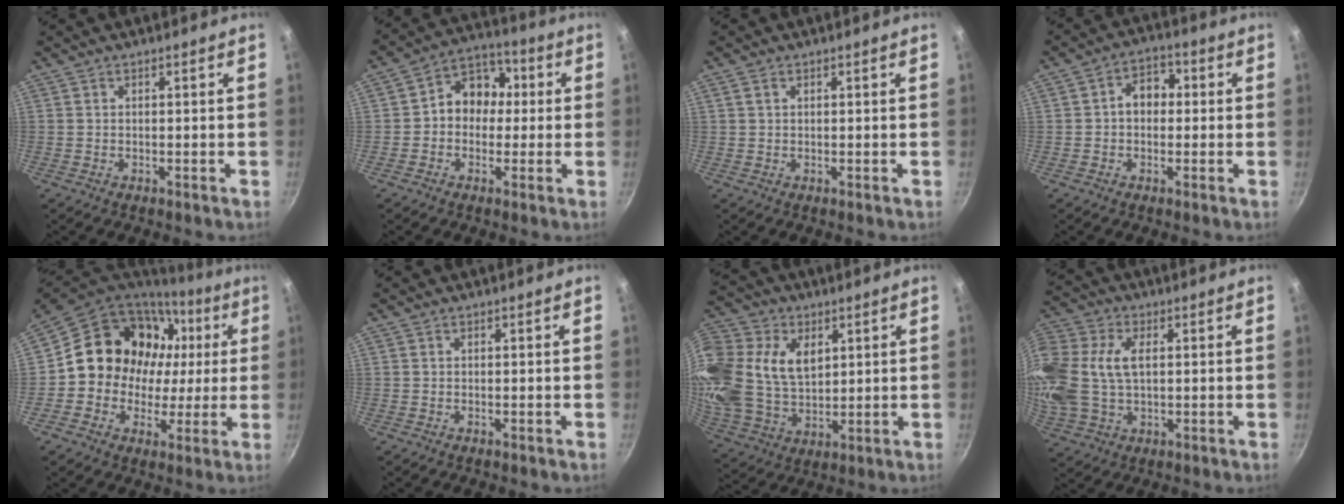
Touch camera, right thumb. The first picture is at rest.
{"total": 9.5, "force": [0.2, 8.0, 5.2], "torque": [-0.026, 0.028, -0.017]}
{"total": 1.1, "force": [0.5, 0.7, 0.7], "torque": [-0.011, 0.001, 0.009]}
{"total": 5.9, "force": [0.2, 4.6, 3.7], "torque": [-0.019, 0.019, -0.008]}
{"total": 18.7, "force": [2.9, 16.2, 8.9], "torque": [-0.124, 0.034, 0.047]}
{"total": 0.0}
{"total": 25.1, "force": [7.4, 17.9, 16.0], "torque": [-0.370, 0.014, 0.144]}
{"total": 20.5, "force": [3.4, 13.9, 14.7], "torque": [-0.356, 0.031, 0.059]}